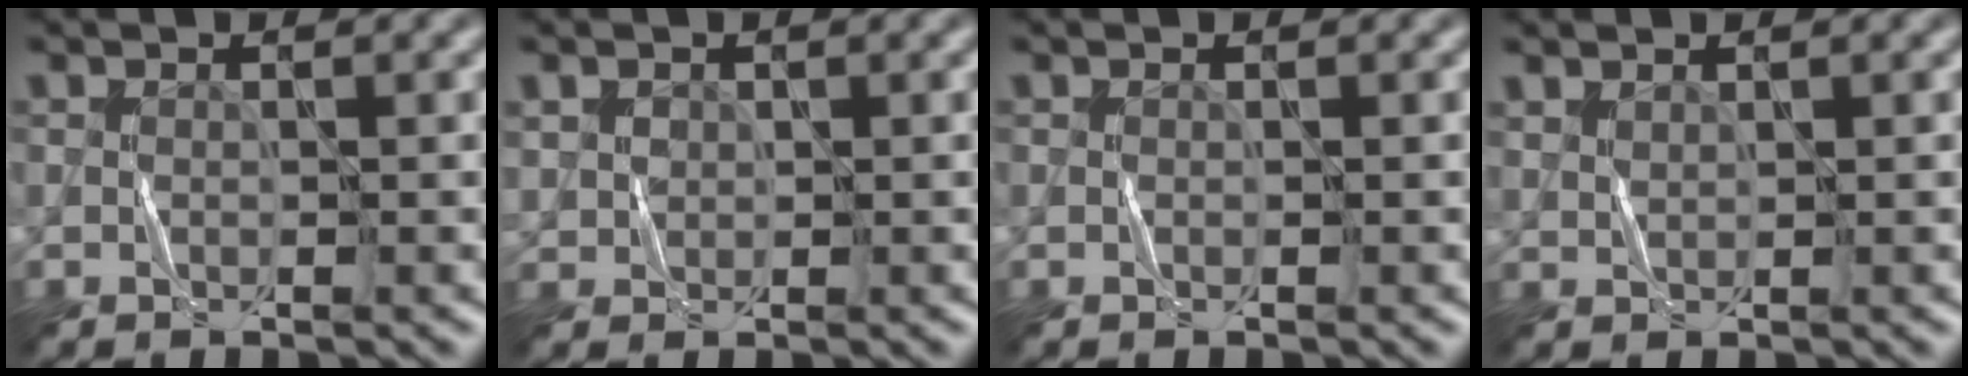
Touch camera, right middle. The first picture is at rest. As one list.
[{"total": 1.5, "force": [0.6, 1.3, 0.4], "torque": [-0.008, -0.002, 0.016]}, {"total": 0.0}, {"total": 1.1, "force": [1.0, 0.3, 0.4], "torque": [-0.014, 0.001, 0.028]}]